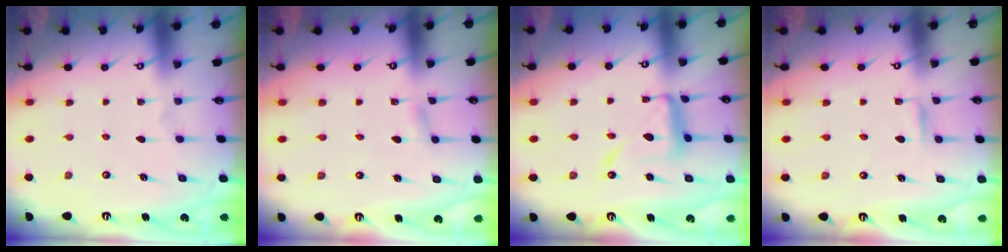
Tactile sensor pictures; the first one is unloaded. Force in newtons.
{"total": 2.9, "press": 2.9, "slide": 0.3}
{"total": 12.9, "press": 12.8, "slide": 1.0}
{"total": 1.3, "press": 1.3, "slide": 0.2}